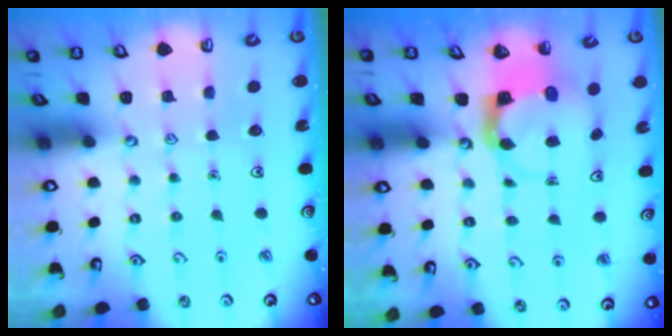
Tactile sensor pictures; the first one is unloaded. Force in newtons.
{"total": 3.6, "press": 3.6, "slide": 0.6}